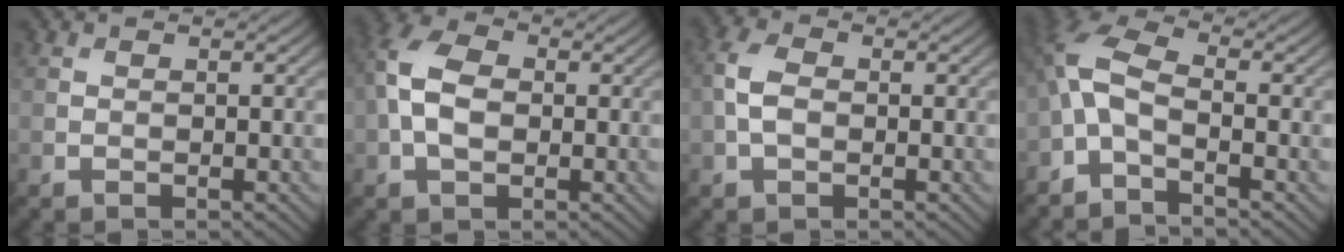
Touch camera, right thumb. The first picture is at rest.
{"total": 7.4, "force": [0.2, 5.0, 5.5], "torque": [-0.139, 0.007, -0.007]}
{"total": 3.9, "force": [-0.3, 2.6, 3.0], "torque": [-0.073, 0.006, -0.011]}
{"total": 6.0, "force": [-2.0, 2.7, 5.1], "torque": [-0.123, 0.011, -0.060]}